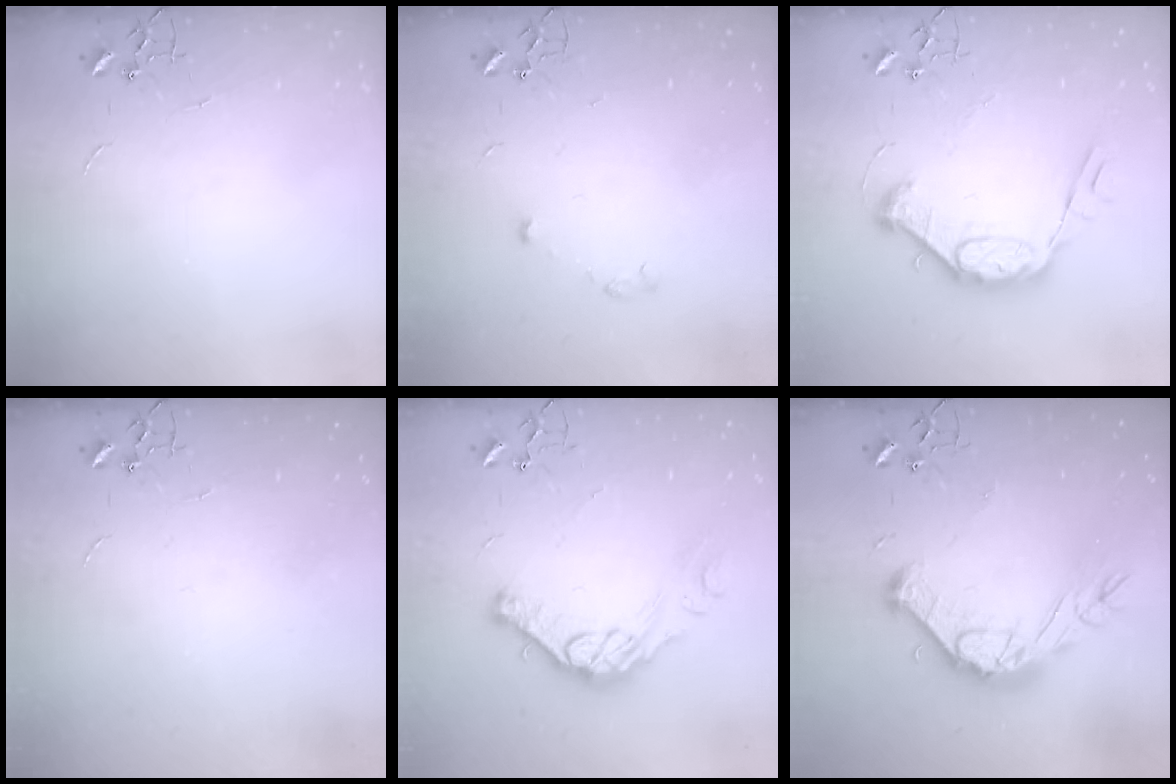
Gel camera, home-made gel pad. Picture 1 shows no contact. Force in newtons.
{"total": 4.0, "press": 3.7, "slide": 1.6}
{"total": 12.8, "press": 12.8, "slide": 0.3}
{"total": 0.0}
{"total": 13.3, "press": 13.3, "slide": 0.8}
{"total": 16.0, "press": 15.9, "slide": 1.4}